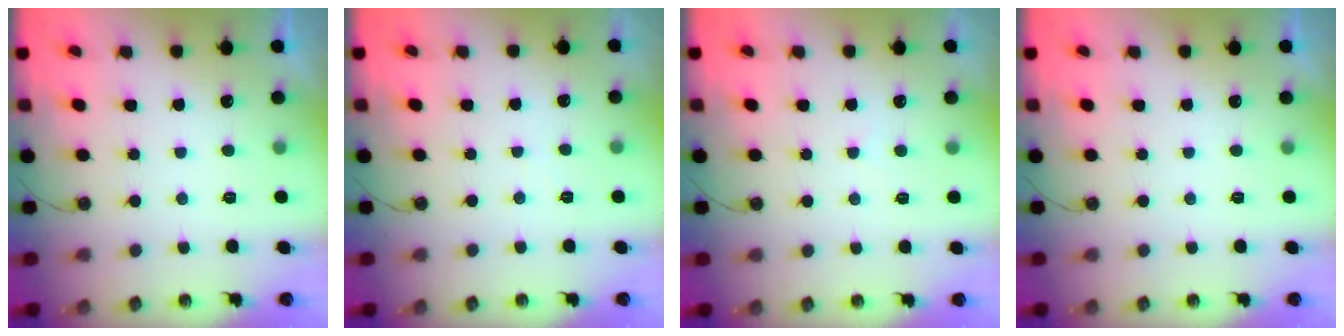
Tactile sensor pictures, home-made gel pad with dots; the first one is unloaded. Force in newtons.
{"total": 1.9, "press": 1.9, "slide": 0.4}
{"total": 3.5, "press": 3.4, "slide": 0.5}
{"total": 0.0}